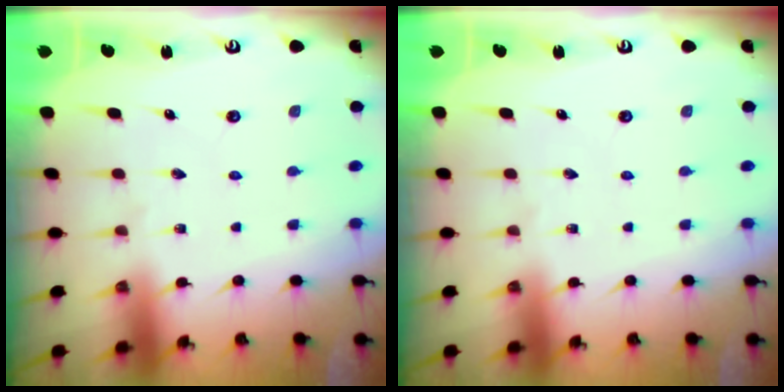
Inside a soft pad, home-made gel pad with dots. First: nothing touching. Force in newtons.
{"total": 0.0}